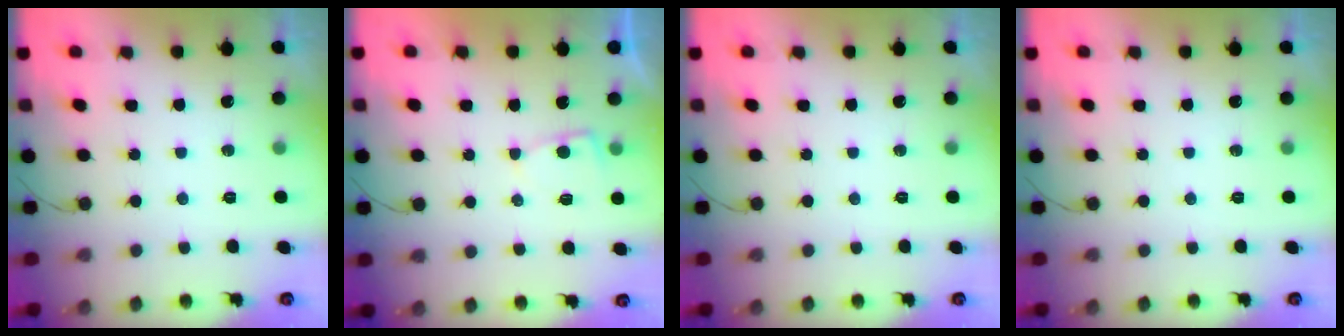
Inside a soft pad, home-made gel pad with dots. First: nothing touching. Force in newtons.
{"total": 3.2, "press": 3.2, "slide": 0.2}
{"total": 0.0}
{"total": 0.0}